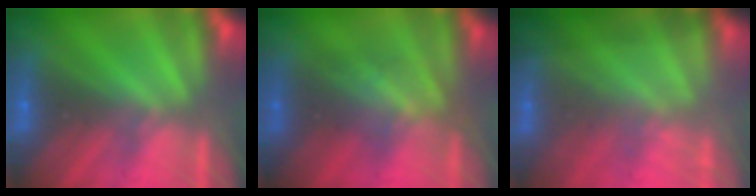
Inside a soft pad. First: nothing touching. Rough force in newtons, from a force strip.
{"total": 3.2}
{"total": 1.3}